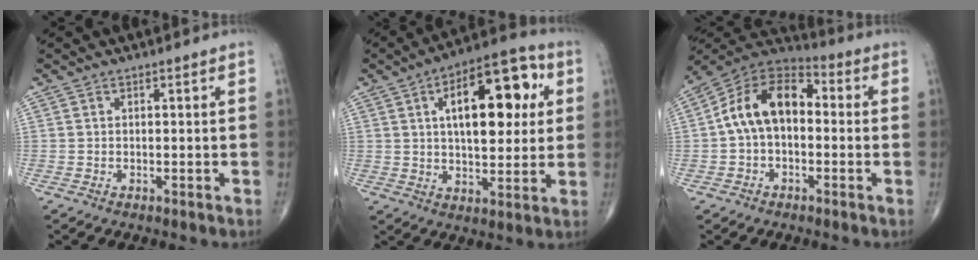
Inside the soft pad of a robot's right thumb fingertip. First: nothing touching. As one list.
[{"total": 18.6, "force": [4.8, 8.9, 15.6], "torque": [-0.193, 0.010, 0.065]}, {"total": 13.6, "force": [0.2, 8.7, 10.4], "torque": [-0.164, 0.042, -0.014]}]